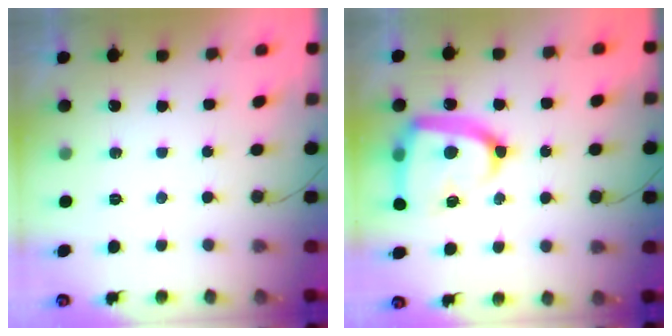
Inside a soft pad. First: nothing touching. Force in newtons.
{"total": 18.9, "press": 18.8, "slide": 1.2}